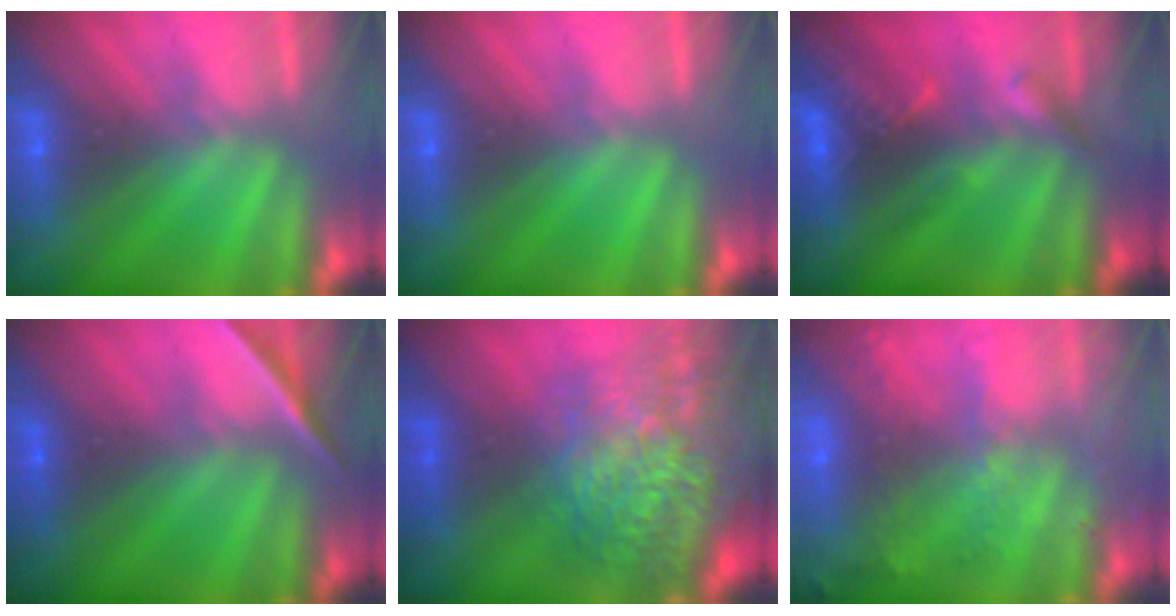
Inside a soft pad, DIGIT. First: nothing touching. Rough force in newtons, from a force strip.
{"total": 0.0}
{"total": 2.7}
{"total": 1.7}
{"total": 7.2}
{"total": 8.1}